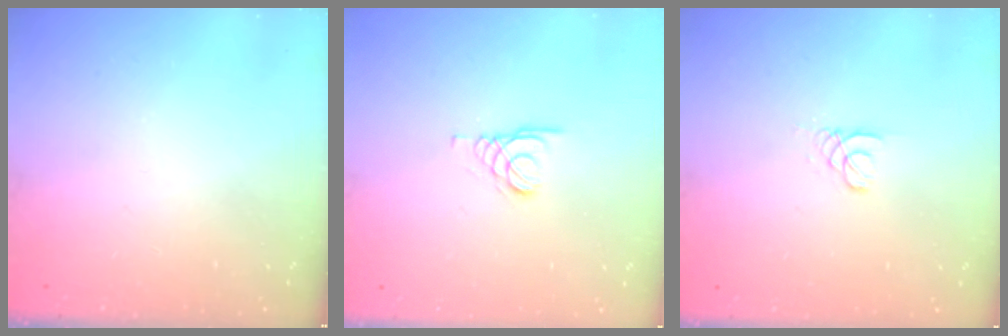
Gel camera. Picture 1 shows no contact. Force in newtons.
{"total": 1.5, "press": 1.4, "slide": 0.1}
{"total": 1.8, "press": 1.8, "slide": 0.2}